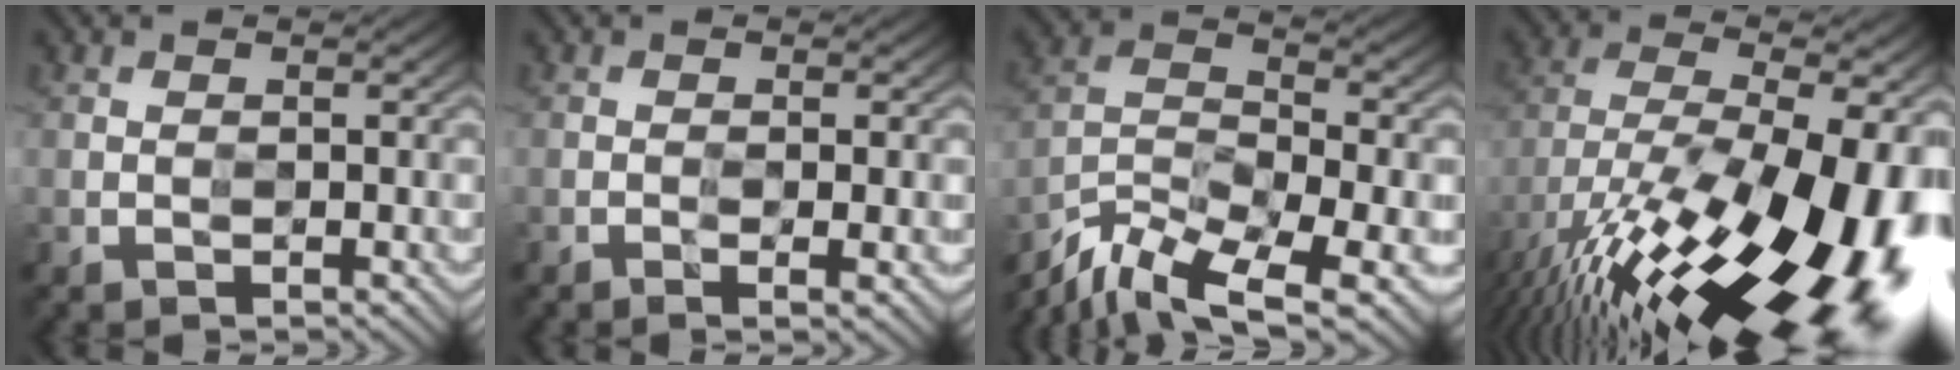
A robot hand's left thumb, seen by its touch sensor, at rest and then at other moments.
{"total": 2.2, "force": [-0.6, 0.3, 2.1], "torque": [-0.039, -0.004, -0.011]}
{"total": 12.1, "force": [-8.6, 3.6, 7.6], "torque": [-0.158, -0.019, -0.162]}
{"total": 21.4, "force": [-9.6, 9.3, 16.7], "torque": [-0.280, -0.028, -0.151]}